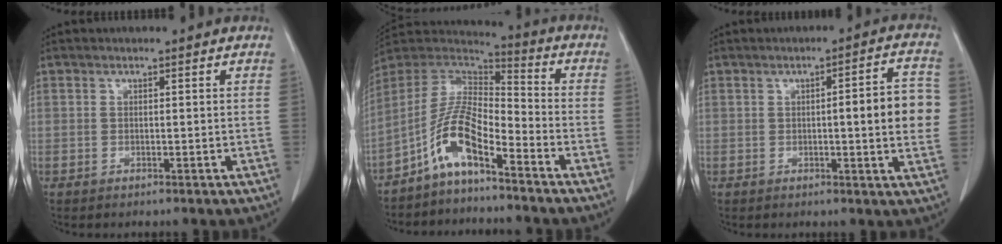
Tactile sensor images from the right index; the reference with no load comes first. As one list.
[{"total": 9.9, "force": [-6.1, 2.3, 7.4], "torque": [-0.156, 0.020, -0.120]}, {"total": 8.1, "force": [0.0, 1.3, 8.0], "torque": [-0.094, 0.014, -0.004]}]